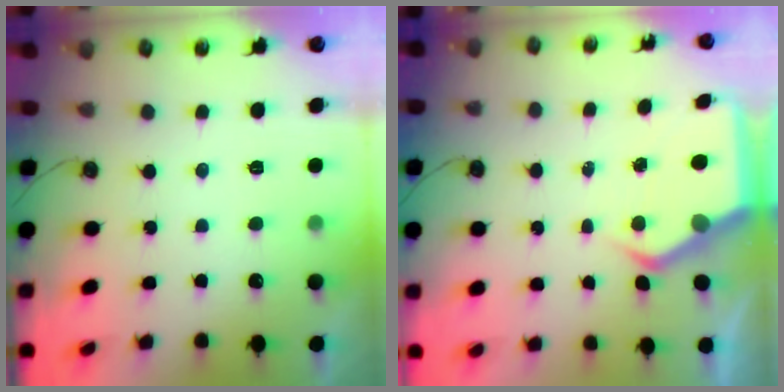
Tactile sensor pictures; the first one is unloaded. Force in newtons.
{"total": 5.8, "press": 5.7, "slide": 0.6}